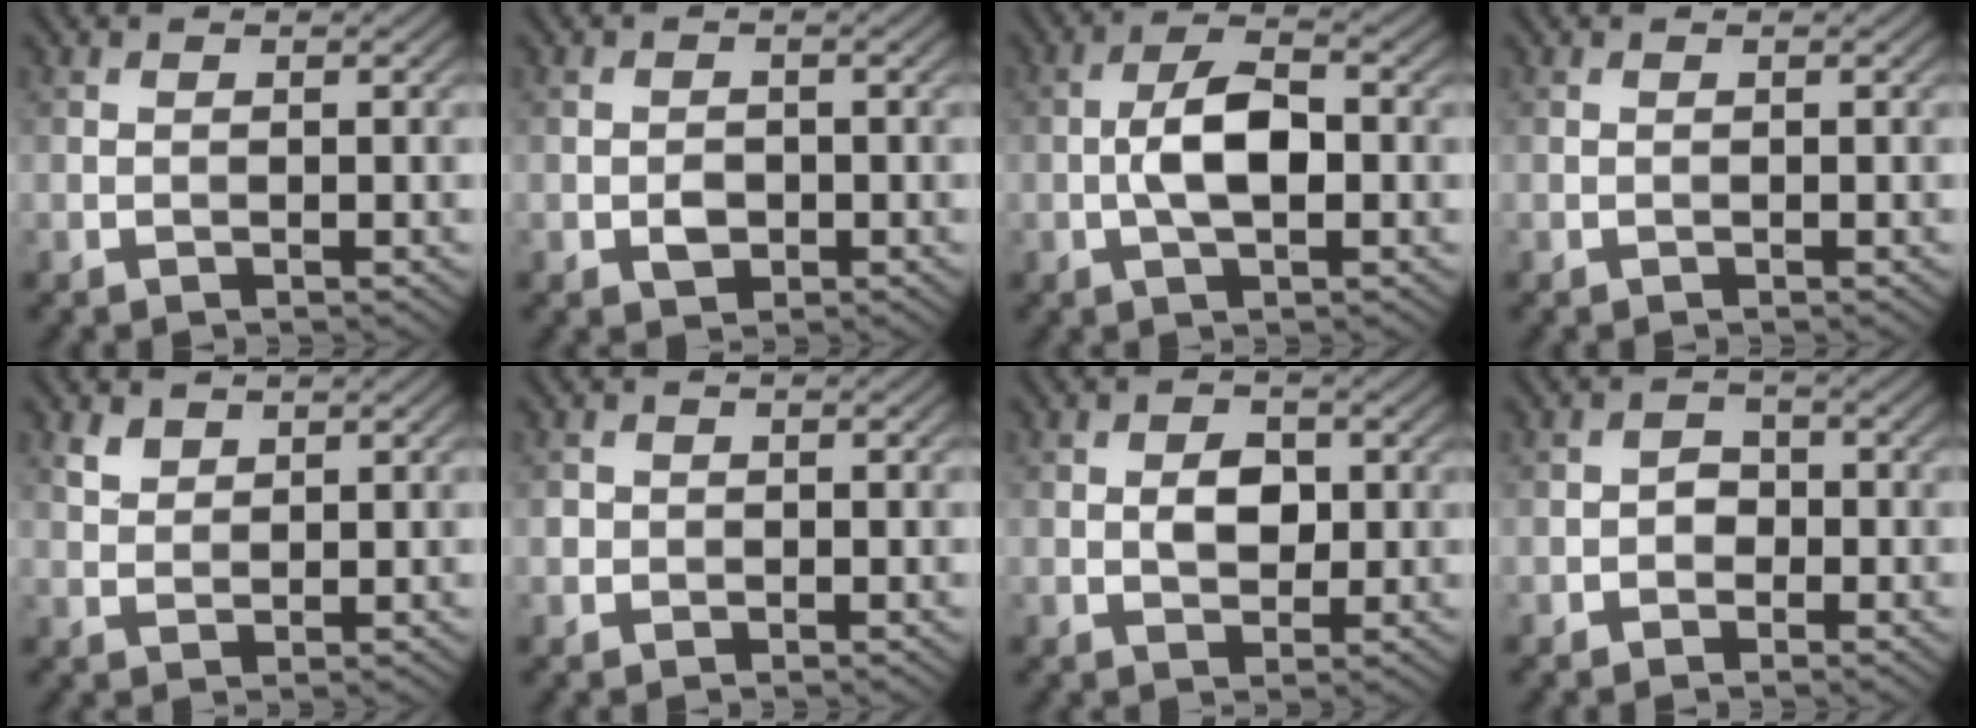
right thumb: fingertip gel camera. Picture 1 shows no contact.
{"total": 1.9, "force": [-0.6, 1.4, 1.1], "torque": [-0.020, -0.004, -0.012]}
{"total": 5.9, "force": [-0.7, 2.5, 5.3], "torque": [-0.105, 0.008, -0.020]}
{"total": 0.0}
{"total": 2.1, "force": [1.6, 1.2, 0.8], "torque": [-0.022, -0.001, 0.036]}
{"total": 1.2, "force": [0.0, 1.2, 0.2], "torque": [0.000, -0.004, -0.003]}
{"total": 3.4, "force": [0.4, 2.4, 2.4], "torque": [-0.047, -0.001, 0.002]}
{"total": 2.0, "force": [-0.7, 1.7, 0.8], "torque": [-0.007, 0.002, -0.020]}